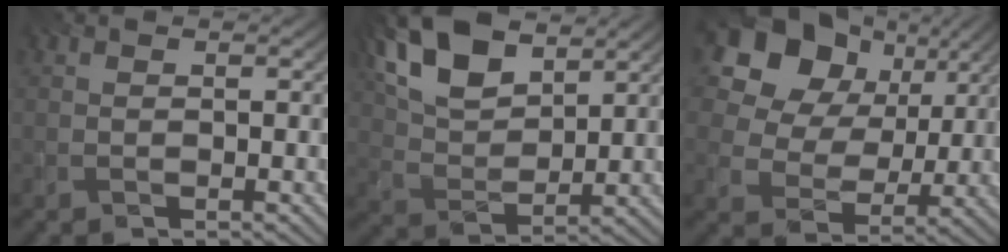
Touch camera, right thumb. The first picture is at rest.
{"total": 13.0, "force": [7.1, 6.7, 8.5], "torque": [-0.204, 0.025, 0.135]}
{"total": 15.8, "force": [7.7, 11.4, 7.8], "torque": [-0.197, 0.050, 0.130]}